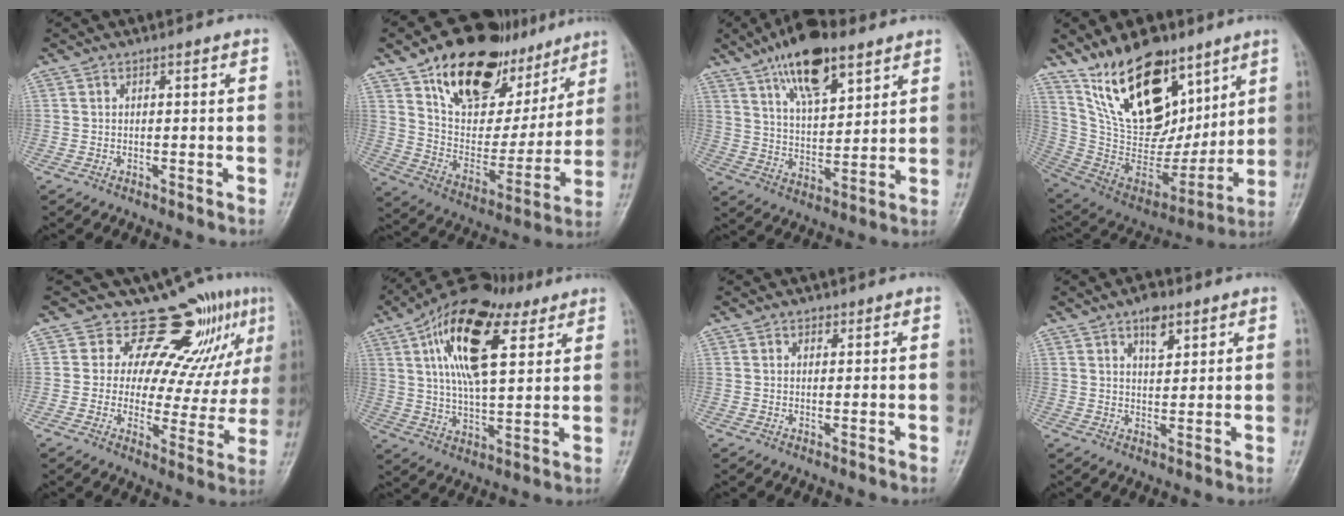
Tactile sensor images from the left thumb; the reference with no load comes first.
{"total": 25.8, "force": [15.5, 14.4, 14.7], "torque": [-0.181, -0.038, 0.259]}
{"total": 15.2, "force": [9.3, 6.2, 10.3], "torque": [-0.147, -0.036, 0.162]}
{"total": 22.8, "force": [13.6, 12.4, 13.5], "torque": [-0.182, -0.066, 0.257]}
{"total": 16.3, "force": [10.3, 8.1, 9.7], "torque": [-0.062, -0.061, 0.128]}
{"total": 19.6, "force": [8.5, 8.7, 15.4], "torque": [-0.248, -0.008, 0.143]}
{"total": 0.7, "force": [0.5, 0.5, 0.1], "torque": [0.003, -0.003, 0.005]}
{"total": 4.9, "force": [2.9, 2.4, 3.1], "torque": [-0.035, -0.014, 0.043]}